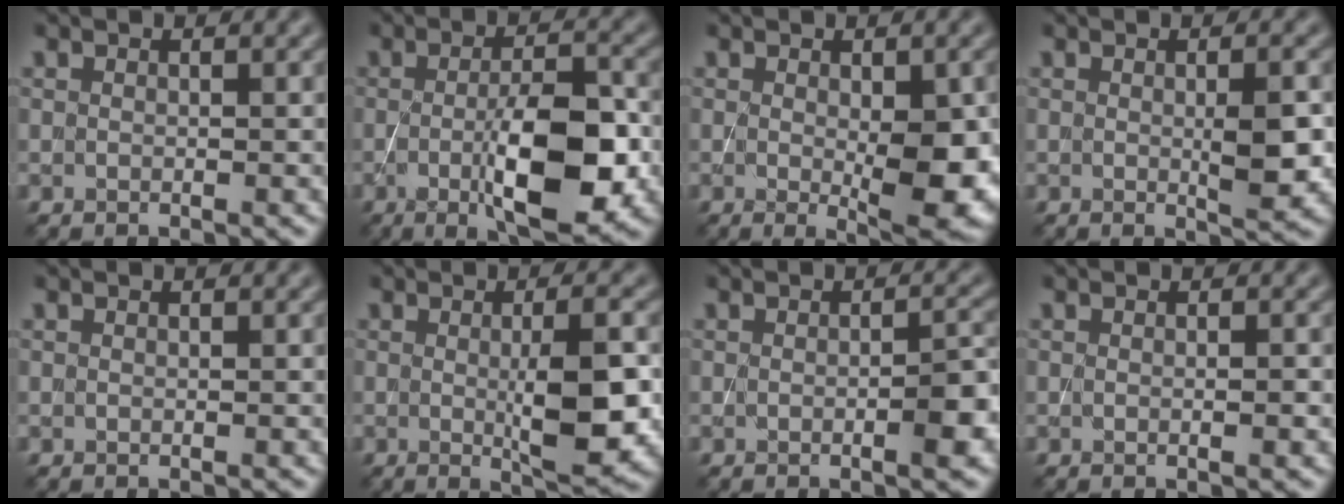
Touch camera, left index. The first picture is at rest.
{"total": 8.1, "force": [-1.7, 2.4, 7.5], "torque": [-0.123, -0.006, -0.027]}
{"total": 5.9, "force": [-0.5, 1.9, 5.6], "torque": [-0.084, -0.015, -0.001]}
{"total": 2.9, "force": [0.0, 0.5, 2.8], "torque": [-0.043, -0.004, 0.001]}
{"total": 0.0}
{"total": 5.7, "force": [-0.2, 1.1, 5.6], "torque": [-0.085, -0.004, 0.000]}
{"total": 3.0, "force": [-0.6, 0.8, 2.9], "torque": [-0.038, -0.001, -0.008]}
{"total": 1.0, "force": [-0.1, 0.3, 0.9], "torque": [-0.010, -0.003, -0.001]}